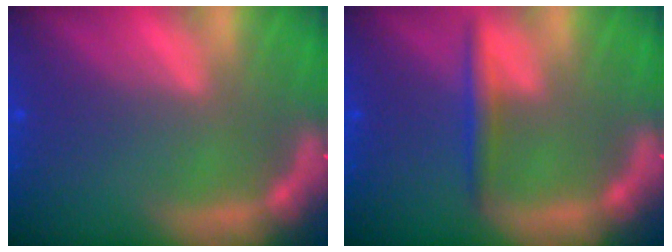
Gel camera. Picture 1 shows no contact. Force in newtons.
{"total": 1.9}